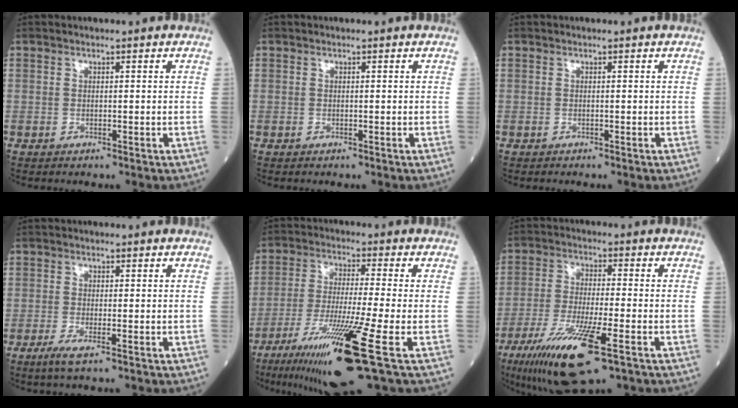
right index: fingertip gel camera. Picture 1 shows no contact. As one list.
[{"total": 0.0}, {"total": 0.0}, {"total": 2.7, "force": [-1.5, 0.1, 2.2], "torque": [-0.048, -0.009, -0.031]}, {"total": 15.7, "force": [-7.9, -0.9, 13.5], "torque": [-0.245, -0.046, -0.141]}, {"total": 13.6, "force": [-7.1, 1.6, 11.5], "torque": [-0.221, -0.032, -0.122]}]